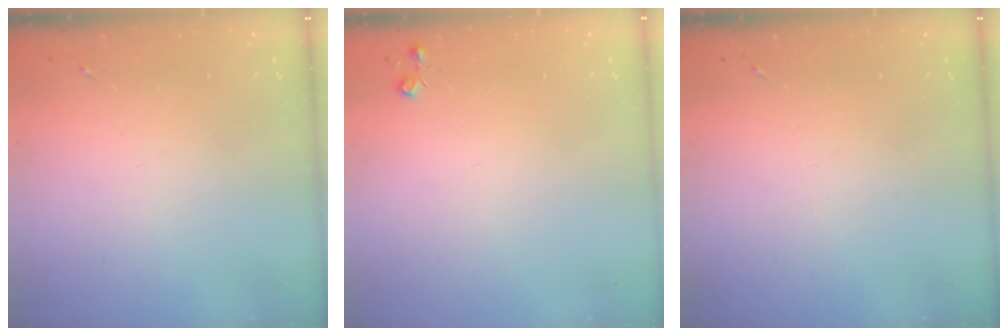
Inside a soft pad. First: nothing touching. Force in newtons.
{"total": 3.7, "press": 3.7, "slide": 0.5}
{"total": 0.0}